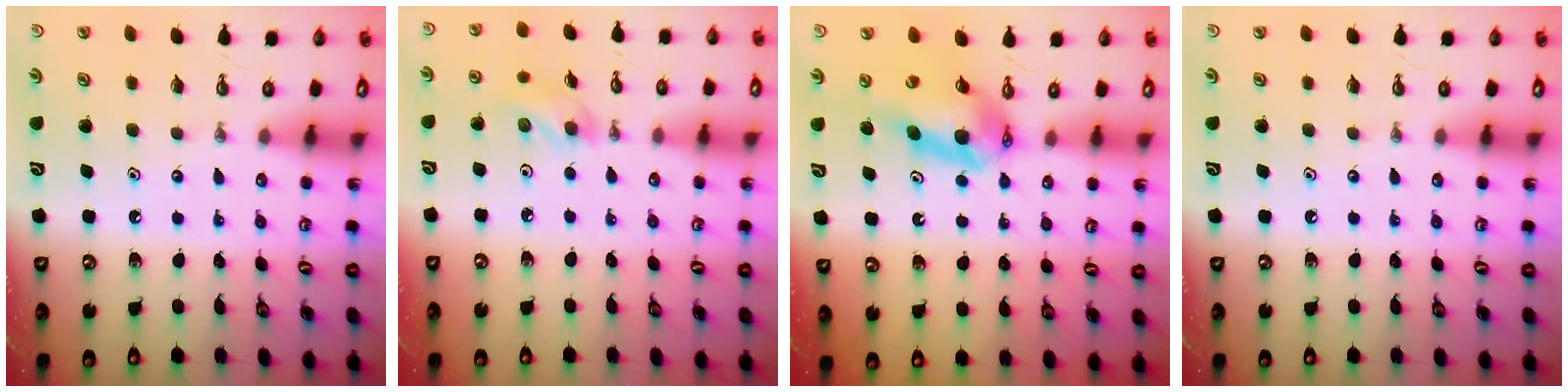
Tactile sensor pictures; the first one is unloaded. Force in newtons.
{"total": 5.8, "press": 5.7, "slide": 1.0}
{"total": 9.6, "press": 9.6, "slide": 1.0}
{"total": 0.0}